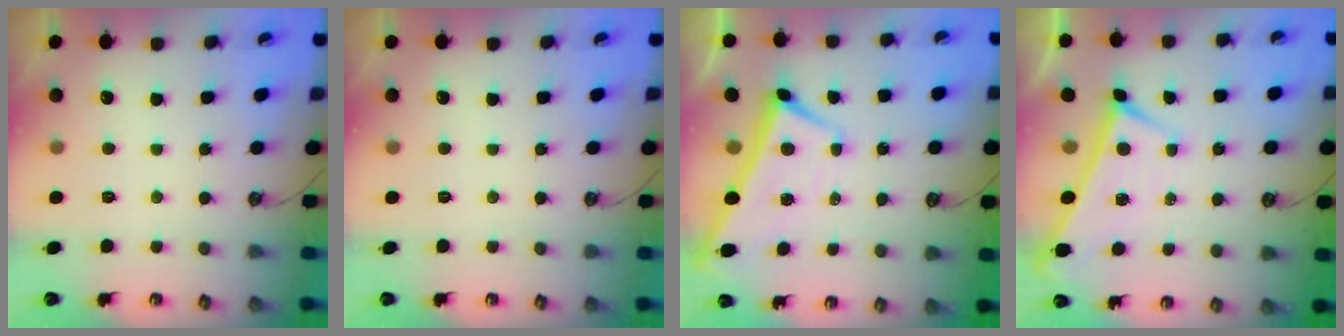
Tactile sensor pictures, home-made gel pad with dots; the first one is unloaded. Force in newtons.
{"total": 0.0}
{"total": 2.1, "press": 2.1, "slide": 0.3}
{"total": 0.0}